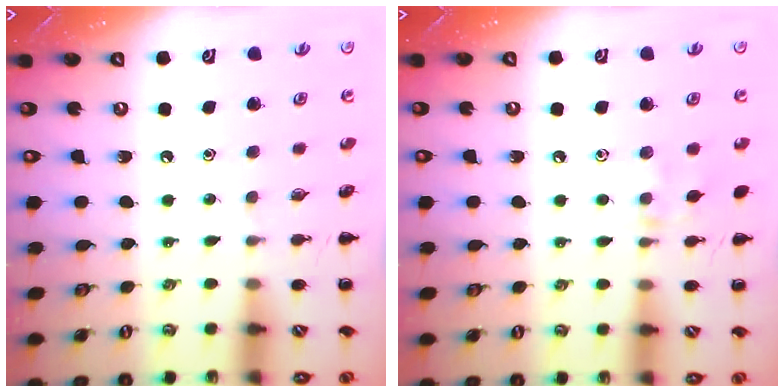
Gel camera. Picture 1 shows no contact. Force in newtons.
{"total": 7.0, "press": 6.9, "slide": 1.3}